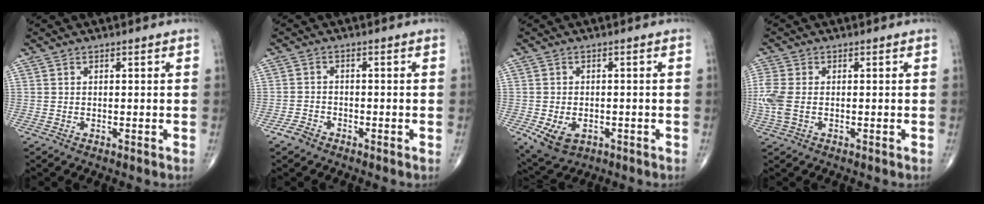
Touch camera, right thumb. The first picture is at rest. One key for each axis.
{"total": 2.6, "fx": -2.0, "fy": 1.5, "fz": 0.7, "tx": -0.018, "ty": 0.009, "tz": -0.038}
{"total": 6.5, "fx": -2.2, "fy": 4.5, "fz": 4.2, "tx": -0.070, "ty": 0.002, "tz": -0.026}
{"total": 5.9, "fx": -0.6, "fy": 3.6, "fz": 4.6, "tx": -0.142, "ty": 0.003, "tz": -0.013}